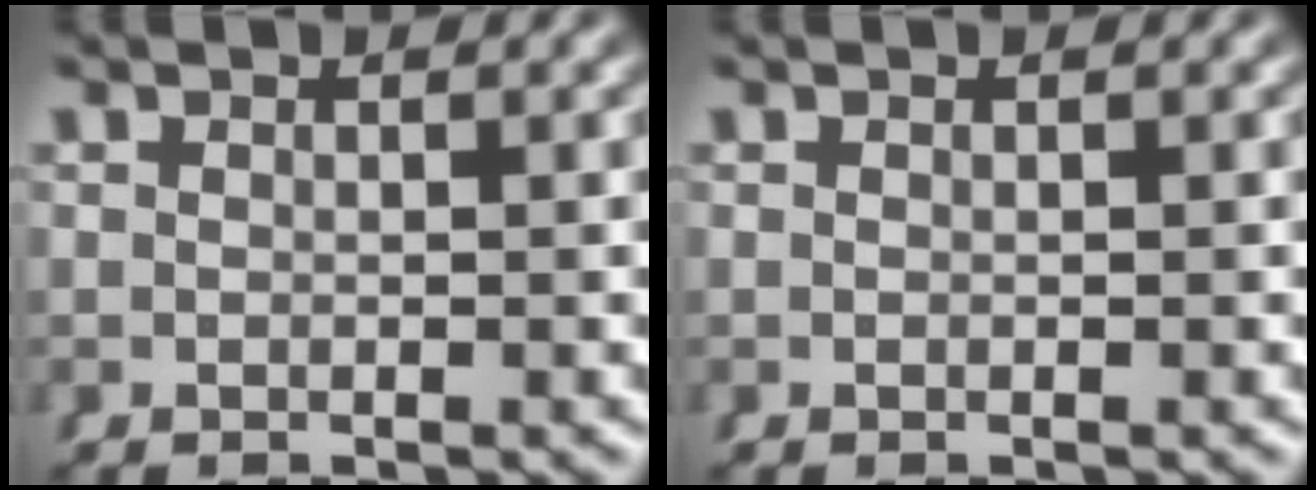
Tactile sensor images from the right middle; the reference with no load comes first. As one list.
[{"total": 0.0}]